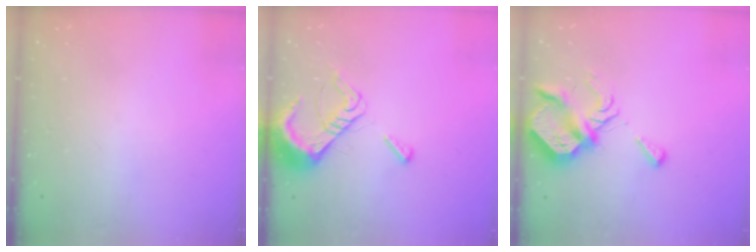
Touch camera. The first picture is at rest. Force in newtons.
{"total": 9.5, "press": 9.4, "slide": 1.3}
{"total": 6.9, "press": 6.8, "slide": 1.0}